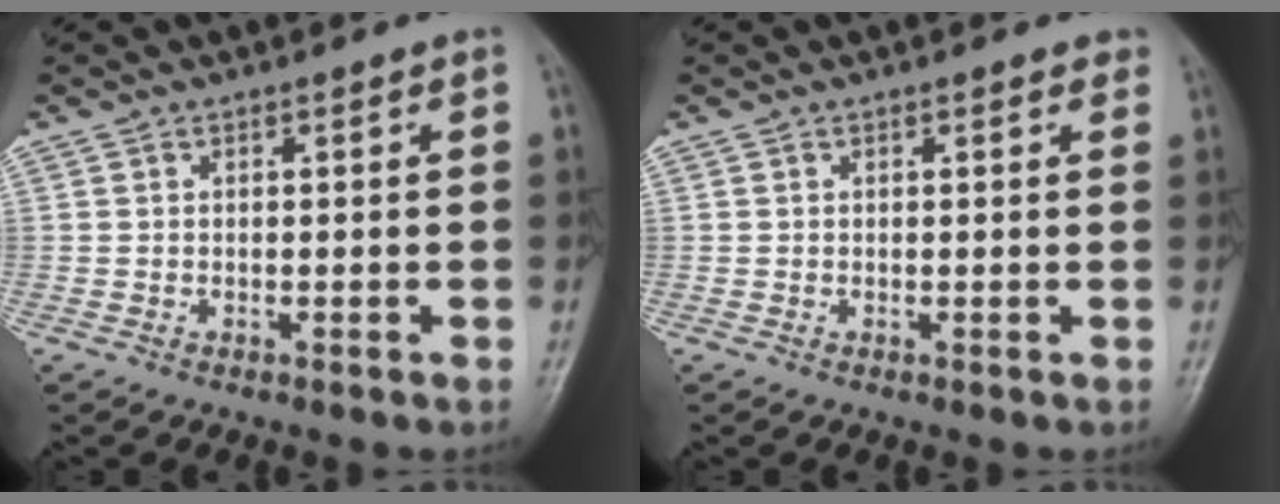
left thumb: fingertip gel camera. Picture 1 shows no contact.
{"total": 1.2, "force": [0.8, 0.5, 0.8], "torque": [-0.006, -0.001, 0.005]}